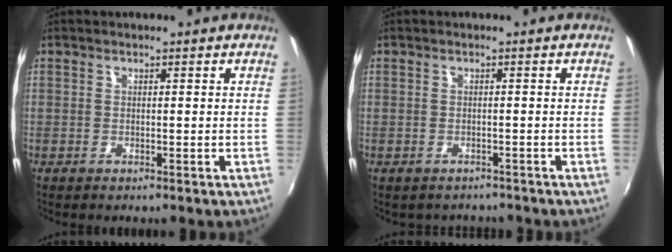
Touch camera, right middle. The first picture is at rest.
{"total": 2.6, "force": [-2.2, 1.3, 0.3], "torque": [-0.012, -0.010, -0.028]}